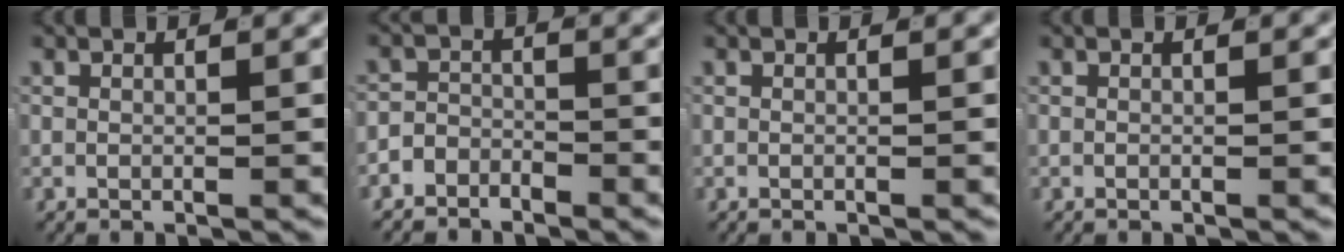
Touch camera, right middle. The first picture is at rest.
{"total": 3.2, "force": [-2.8, 1.6, 0.1], "torque": [0.010, -0.007, -0.053]}
{"total": 0.0}
{"total": 0.0}